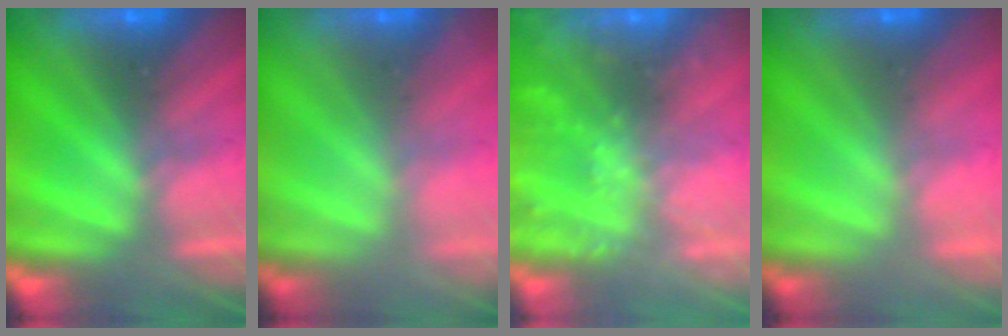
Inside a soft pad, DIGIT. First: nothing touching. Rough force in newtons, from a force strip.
{"total": 1.5}
{"total": 6.6}
{"total": 1.9}